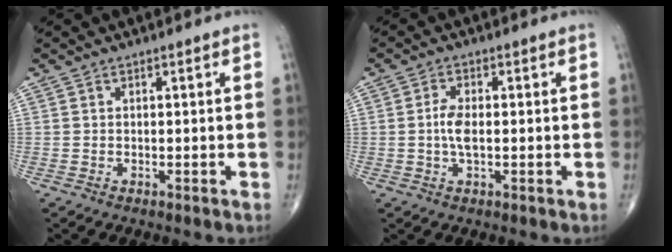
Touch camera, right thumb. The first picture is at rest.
{"total": 3.8, "force": [-0.2, 1.6, 3.5], "torque": [-0.073, 0.000, -0.007]}